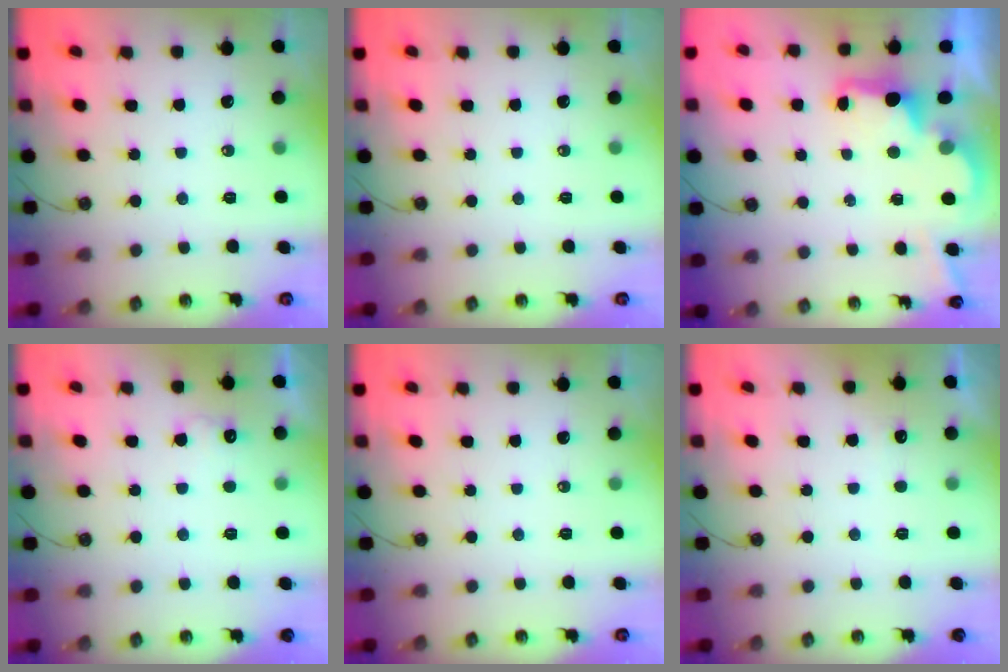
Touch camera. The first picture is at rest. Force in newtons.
{"total": 0.0}
{"total": 2.7, "press": 2.6, "slide": 0.8}
{"total": 5.3, "press": 5.1, "slide": 1.2}
{"total": 0.0}
{"total": 3.6, "press": 3.4, "slide": 1.1}